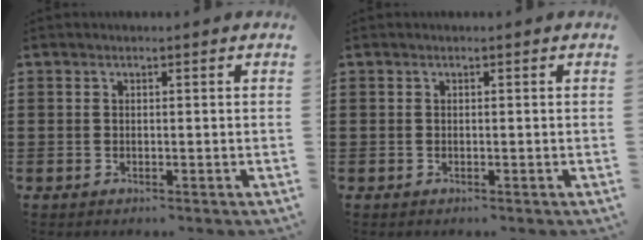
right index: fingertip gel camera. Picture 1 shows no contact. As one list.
[{"total": 0.0}]